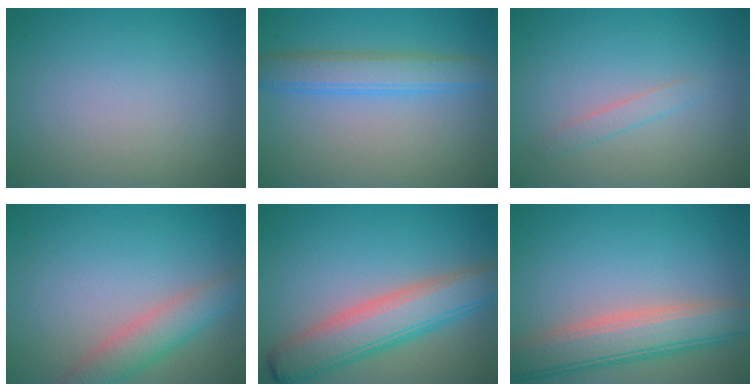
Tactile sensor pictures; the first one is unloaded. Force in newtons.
{"total": 3.8, "press": 3.8, "slide": 0.1}
{"total": 1.2, "press": 1.2, "slide": 0.1}
{"total": 3.9, "press": 3.9, "slide": 0.1}
{"total": 6.7, "press": 6.7, "slide": 0.3}
{"total": 6.2, "press": 6.2, "slide": 0.4}